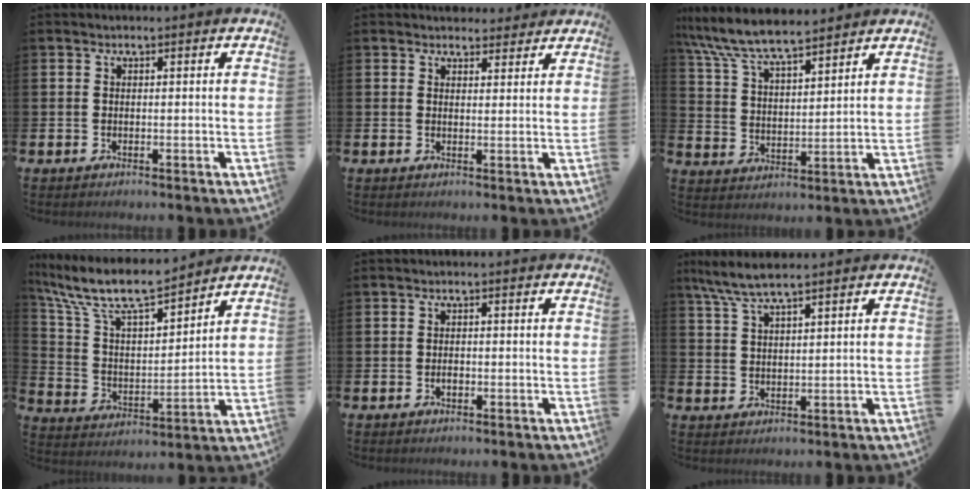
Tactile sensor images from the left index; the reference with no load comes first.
{"total": 3.1, "force": [2.9, 1.1, -0.1], "torque": [0.008, -0.012, 0.053]}
{"total": 8.0, "force": [7.5, 1.1, 2.5], "torque": [-0.084, -0.039, 0.136]}
{"total": 10.7, "force": [9.4, 2.5, 4.6], "torque": [-0.135, -0.053, 0.164]}
{"total": 1.2, "force": [-0.5, 0.7, 0.9], "torque": [-0.017, 0.003, -0.010]}
{"total": 5.9, "force": [4.9, 0.7, 3.2], "torque": [-0.079, -0.008, 0.091]}